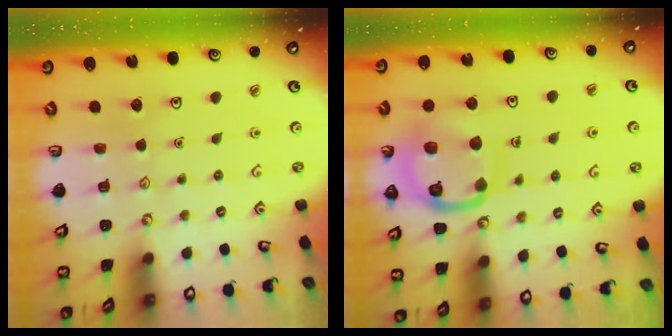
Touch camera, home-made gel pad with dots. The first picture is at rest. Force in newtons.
{"total": 14.0, "press": 13.9, "slide": 1.4}